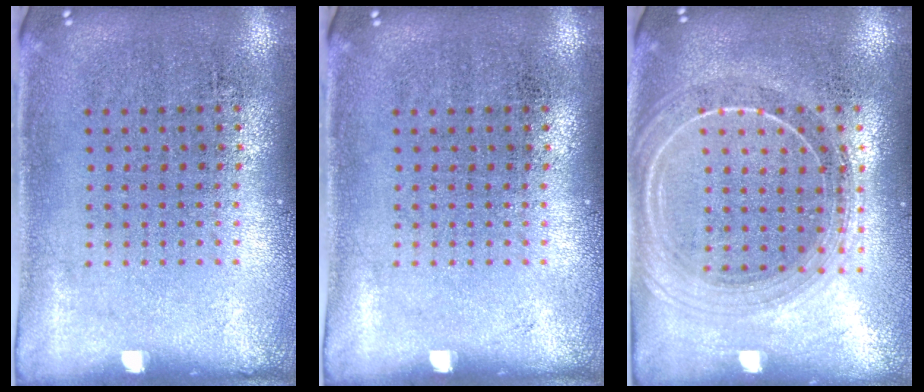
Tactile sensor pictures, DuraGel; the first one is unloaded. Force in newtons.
{"total": 0.0}
{"total": 2.0, "press": 1.7, "slide": 0.9}